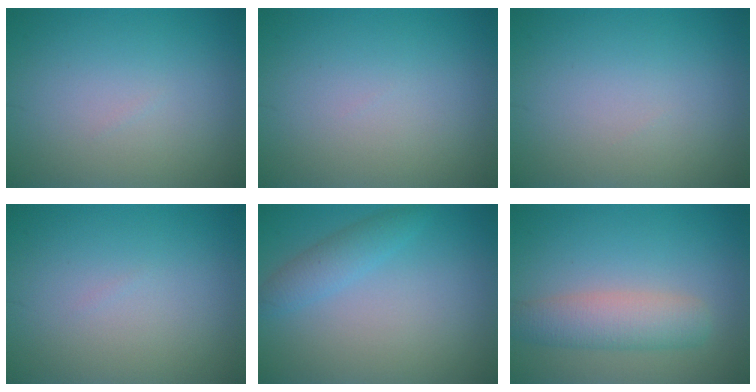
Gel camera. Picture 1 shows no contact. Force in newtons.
{"total": 0.0}
{"total": 0.0}
{"total": 0.0}
{"total": 2.2, "press": 2.2, "slide": 0.0}
{"total": 3.2, "press": 3.2, "slide": 0.3}